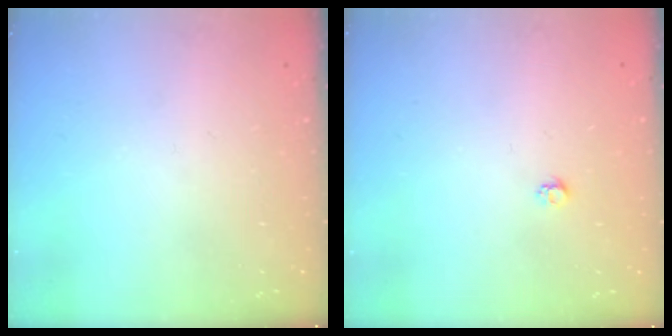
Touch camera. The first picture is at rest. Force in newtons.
{"total": 3.2, "press": 3.2, "slide": 0.3}